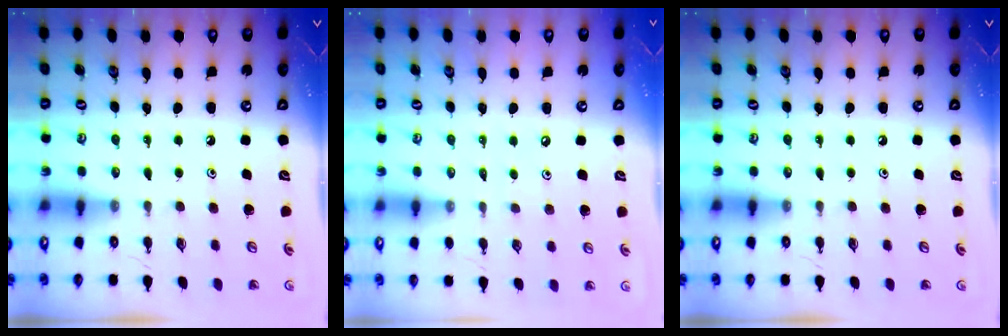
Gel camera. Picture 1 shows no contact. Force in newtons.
{"total": 1.9, "press": 1.9, "slide": 0.4}
{"total": 0.0}